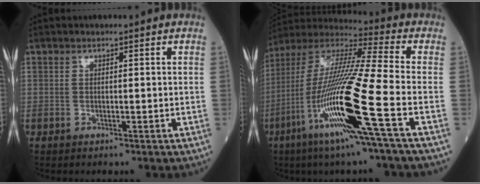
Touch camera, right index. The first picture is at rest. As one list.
[{"total": 20.0, "force": [-7.1, -0.7, 18.7], "torque": [-0.399, -0.030, -0.150]}]